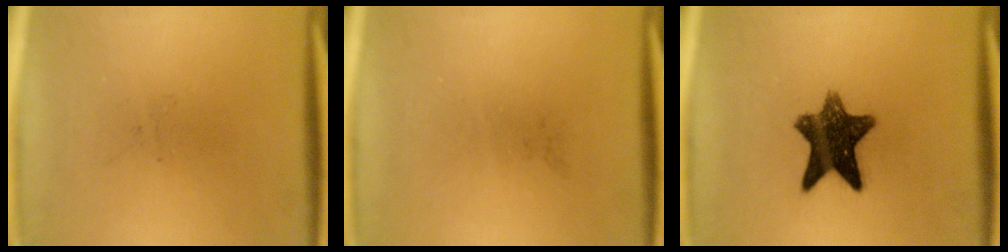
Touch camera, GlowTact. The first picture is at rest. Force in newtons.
{"total": 0.0}
{"total": 10.9}